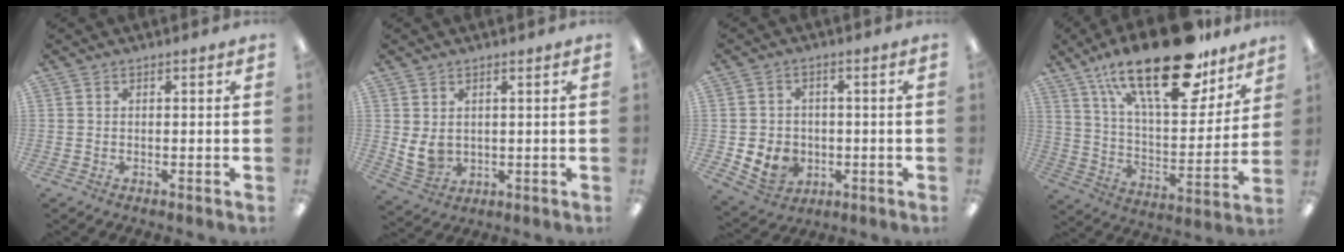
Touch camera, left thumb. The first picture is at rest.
{"total": 5.2, "force": [1.6, 4.1, 2.8], "torque": [-0.068, -0.011, 0.030]}
{"total": 7.4, "force": [-1.9, 6.6, 2.8], "torque": [-0.071, 0.014, -0.031]}
{"total": 27.2, "force": [17.8, 10.5, 17.7], "torque": [-0.277, -0.100, 0.299]}